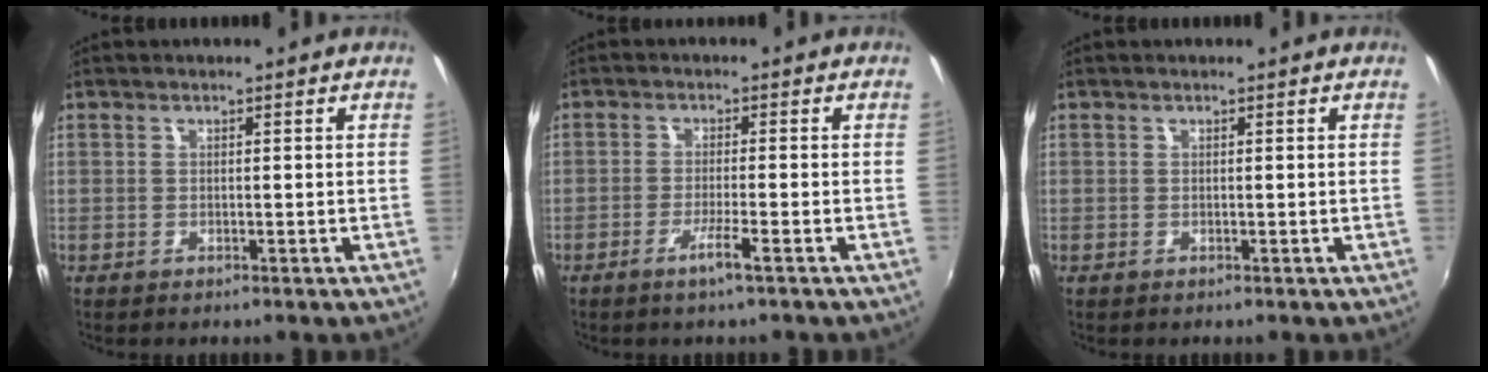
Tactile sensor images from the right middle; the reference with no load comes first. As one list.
[{"total": 3.4, "force": [-2.2, -0.3, 2.6], "torque": [-0.055, -0.008, -0.043]}, {"total": 0.0}]